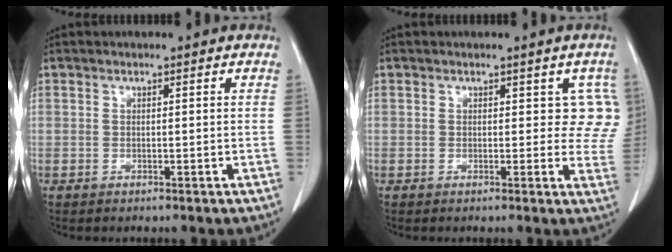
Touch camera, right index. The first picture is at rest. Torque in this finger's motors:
{"motor_torque": [0.11, 0.06, 0.06, 0.00]}